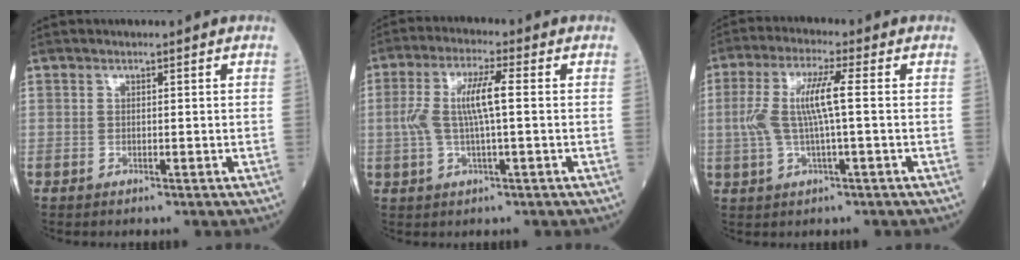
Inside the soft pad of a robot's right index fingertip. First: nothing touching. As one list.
[{"total": 7.4, "force": [0.4, 1.1, 7.3], "torque": [-0.157, 0.013, 0.006]}, {"total": 7.7, "force": [0.4, 0.7, 7.6], "torque": [-0.166, 0.015, 0.006]}]